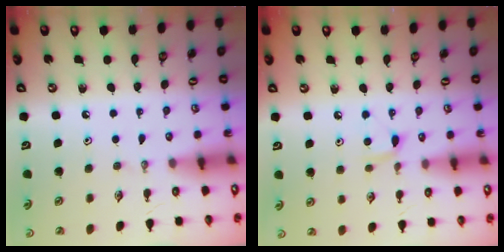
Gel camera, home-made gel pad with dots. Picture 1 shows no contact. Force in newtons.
{"total": 6.0, "press": 5.9, "slide": 0.9}